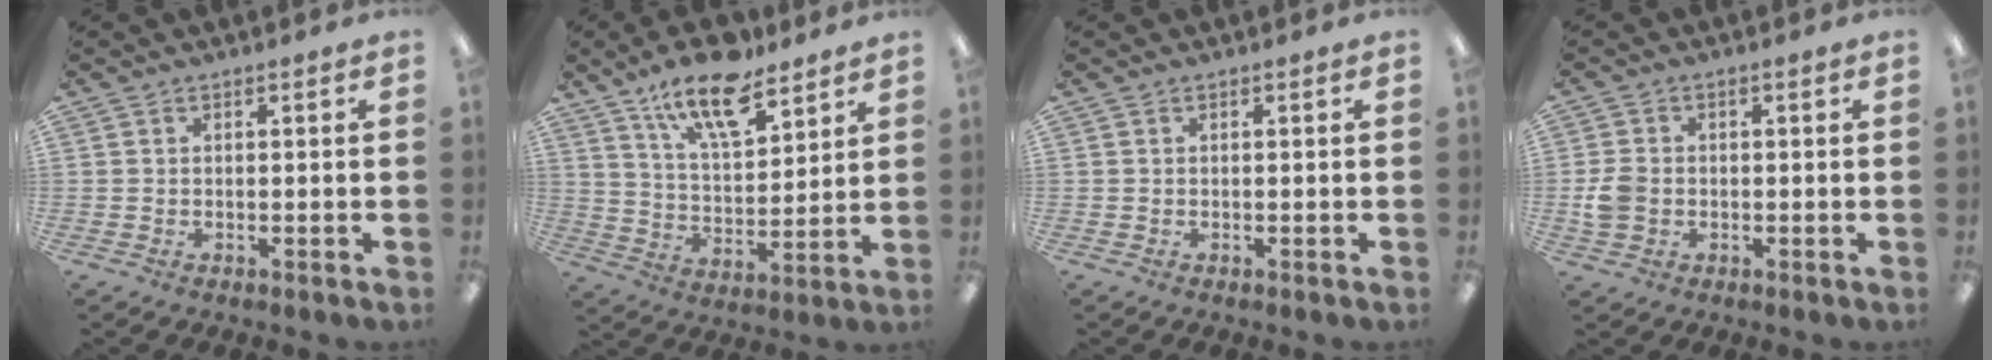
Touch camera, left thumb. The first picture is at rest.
{"total": 15.2, "force": [11.1, 5.7, 8.7], "torque": [-0.145, -0.058, 0.192]}
{"total": 0.0}
{"total": 4.5, "force": [-0.8, 3.7, 2.5], "torque": [-0.049, 0.006, -0.012]}